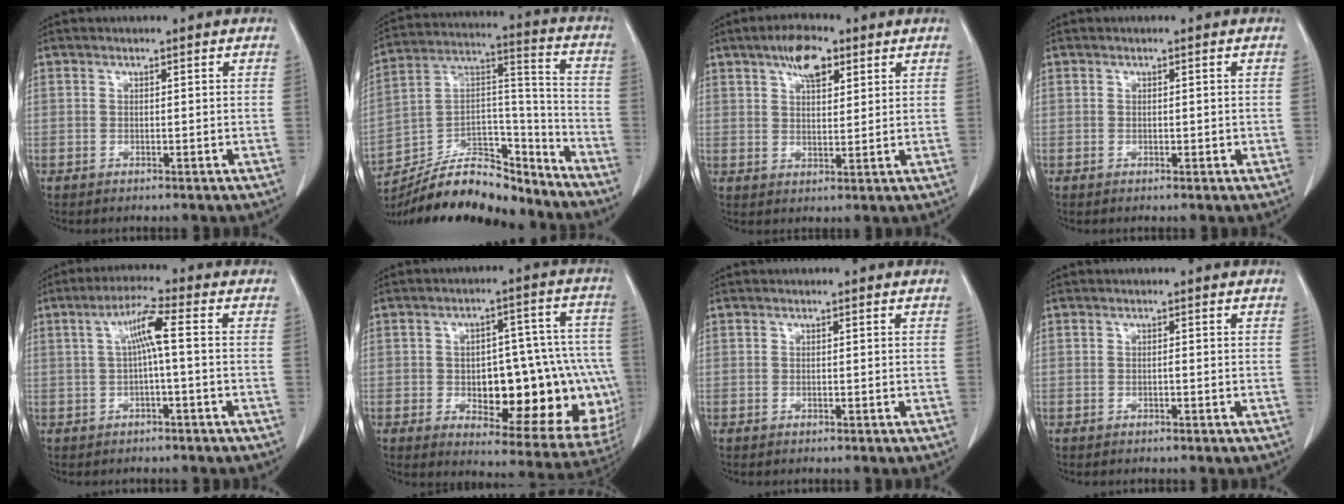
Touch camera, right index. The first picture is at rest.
{"total": 19.6, "force": [-17.4, 5.9, 6.8], "torque": [-0.139, 0.043, -0.291]}
{"total": 6.4, "force": [3.7, 2.6, 4.5], "torque": [-0.082, 0.010, 0.062]}
{"total": 0.7, "force": [0.0, 0.5, 0.5], "torque": [-0.005, 0.002, 0.003]}
{"total": 5.0, "force": [0.4, 0.0, 5.0], "torque": [-0.096, 0.018, 0.010]}
{"total": 22.1, "force": [-3.8, 8.8, 19.9], "torque": [-0.178, 0.038, -0.016]}
{"total": 0.0}
{"total": 0.0}